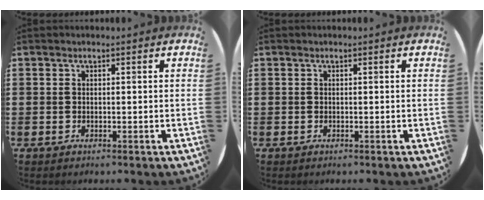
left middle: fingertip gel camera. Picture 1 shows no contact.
{"total": 0.0}